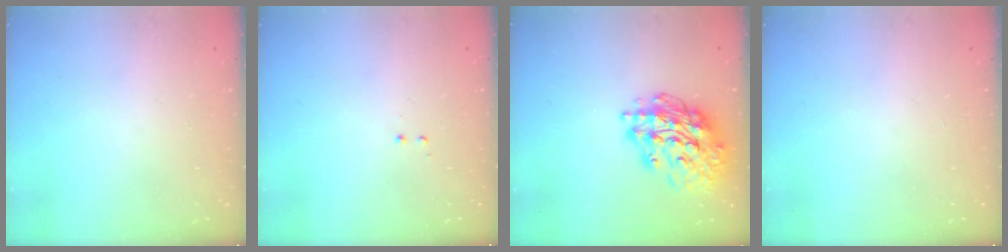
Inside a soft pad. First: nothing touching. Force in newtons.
{"total": 0.5, "press": 0.5, "slide": 0.3}
{"total": 18.9, "press": 18.8, "slide": 2.2}
{"total": 0.0}